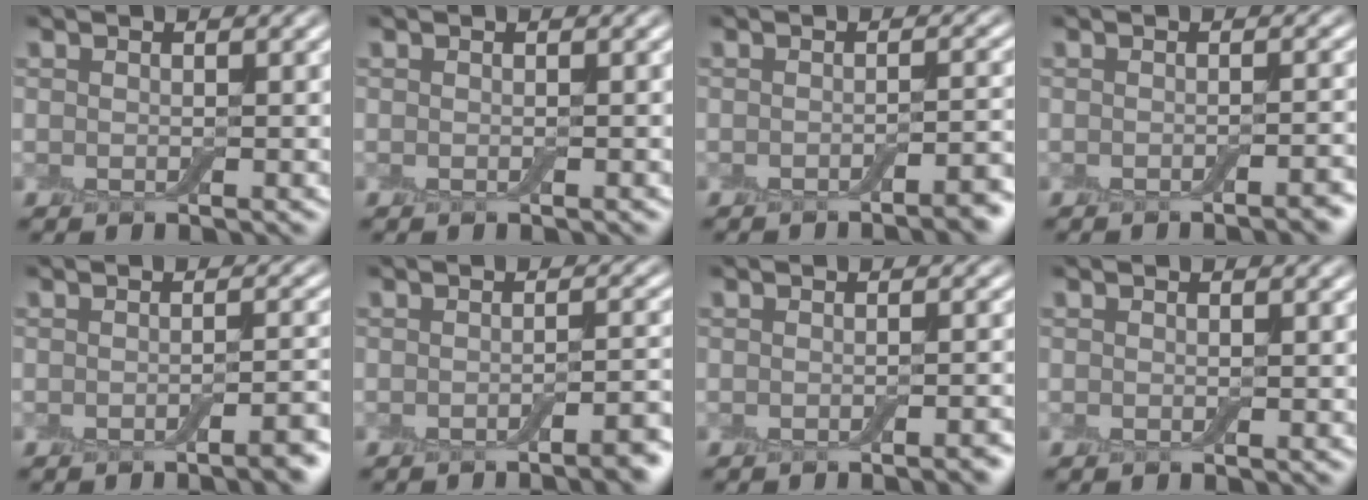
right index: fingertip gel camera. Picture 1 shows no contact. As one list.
[{"total": 0.0}, {"total": 2.7, "force": [-1.7, 0.5, 2.1], "torque": [-0.020, 0.005, -0.030]}, {"total": 2.0, "force": [-1.3, 0.5, 1.5], "torque": [-0.013, 0.002, -0.022]}, {"total": 2.7, "force": [-1.5, 0.5, 2.1], "torque": [-0.022, 0.004, -0.029]}, {"total": 3.0, "force": [-1.9, 0.6, 2.3], "torque": [-0.023, 0.005, -0.033]}, {"total": 1.7, "force": [-1.0, 0.4, 1.3], "torque": [-0.008, 0.002, -0.017]}, {"total": 0.0}]